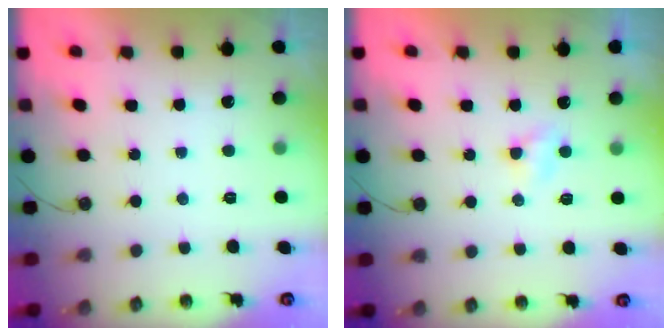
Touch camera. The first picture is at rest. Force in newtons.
{"total": 2.7, "press": 2.6, "slide": 0.4}